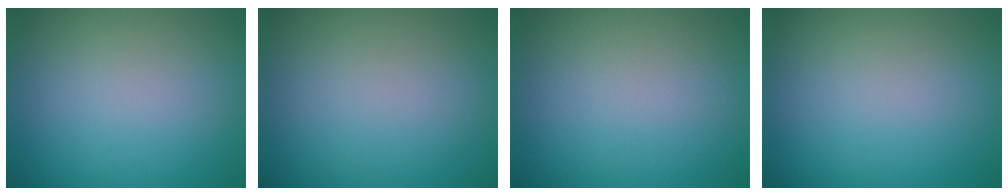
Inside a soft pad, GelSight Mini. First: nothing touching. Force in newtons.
{"total": 0.0}
{"total": 0.0}
{"total": 0.0}